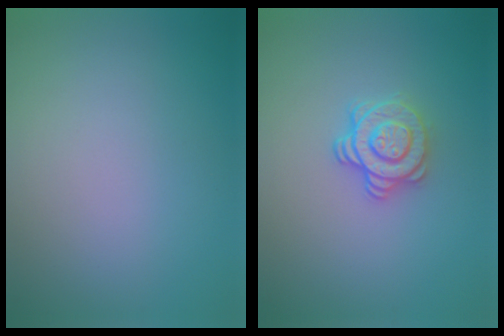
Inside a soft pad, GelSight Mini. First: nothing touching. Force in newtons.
{"total": 2.9, "press": 2.5, "slide": 1.4}